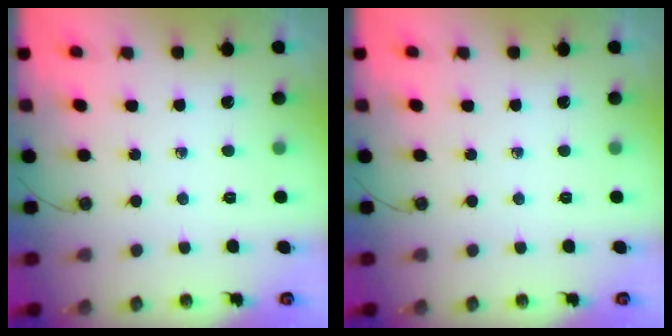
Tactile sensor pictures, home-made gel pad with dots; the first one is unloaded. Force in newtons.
{"total": 0.0}